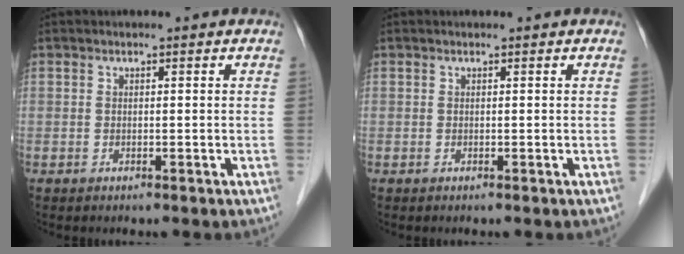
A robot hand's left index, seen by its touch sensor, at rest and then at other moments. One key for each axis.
{"total": 0.0}